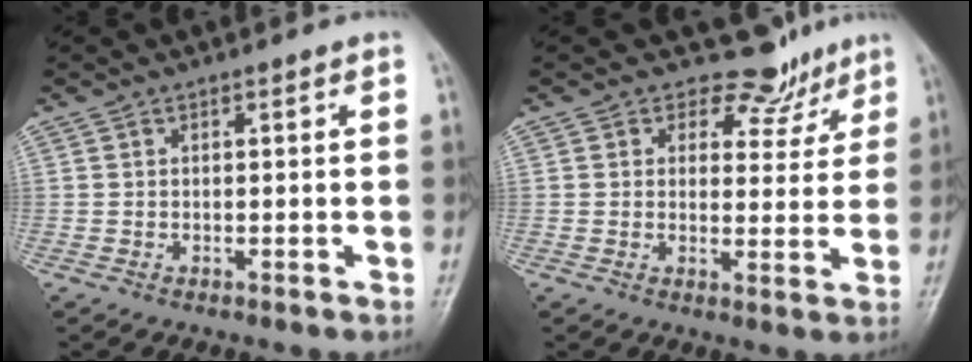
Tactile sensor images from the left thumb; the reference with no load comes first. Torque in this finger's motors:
{"motor_torque": [-0.30, -0.23, 0.16, 0.25, -0.04]}